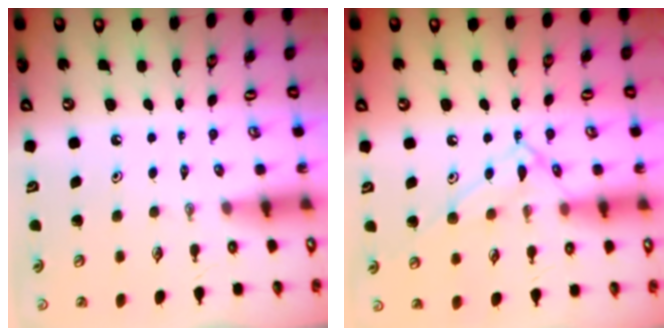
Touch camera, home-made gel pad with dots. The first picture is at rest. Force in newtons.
{"total": 11.4, "press": 11.4, "slide": 0.8}